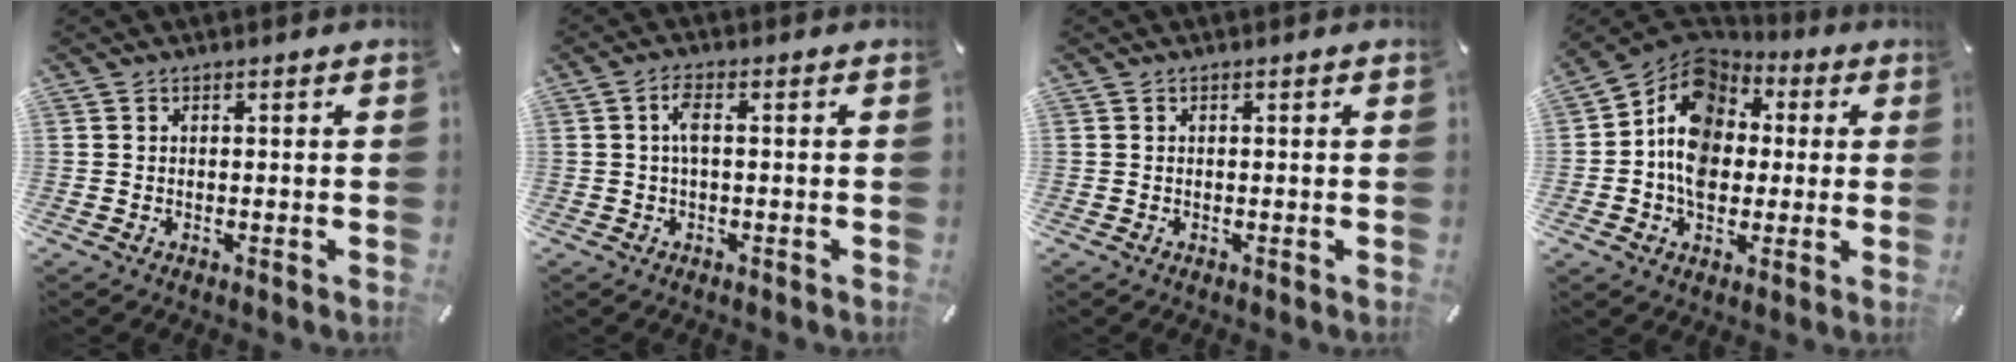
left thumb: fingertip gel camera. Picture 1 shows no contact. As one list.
[{"total": 3.4, "force": [0.1, 1.0, 3.3], "torque": [-0.065, 0.007, 0.000]}, {"total": 0.0}, {"total": 12.5, "force": [-0.2, 10.4, 7.0], "torque": [-0.120, 0.004, -0.006]}]